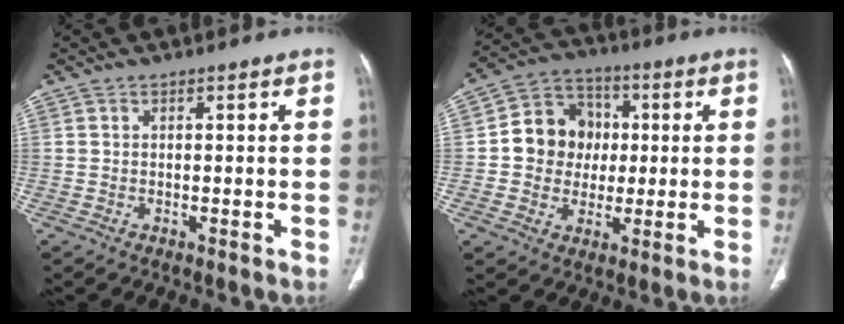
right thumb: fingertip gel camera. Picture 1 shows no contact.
{"total": 11.6, "force": [0.5, 10.4, 5.1], "torque": [-0.042, 0.018, 0.002]}